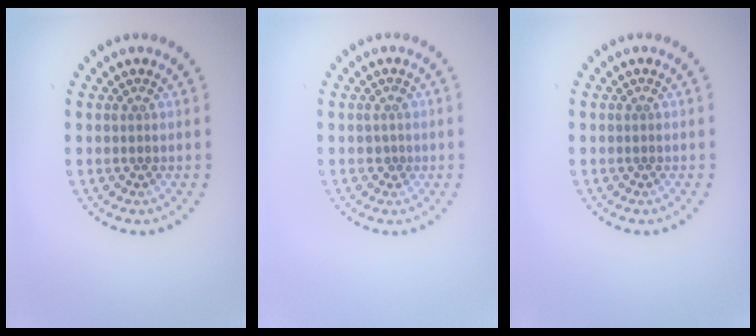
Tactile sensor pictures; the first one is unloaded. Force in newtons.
{"total": 0.9, "press": 0.8, "slide": 0.4}
{"total": 0.0}